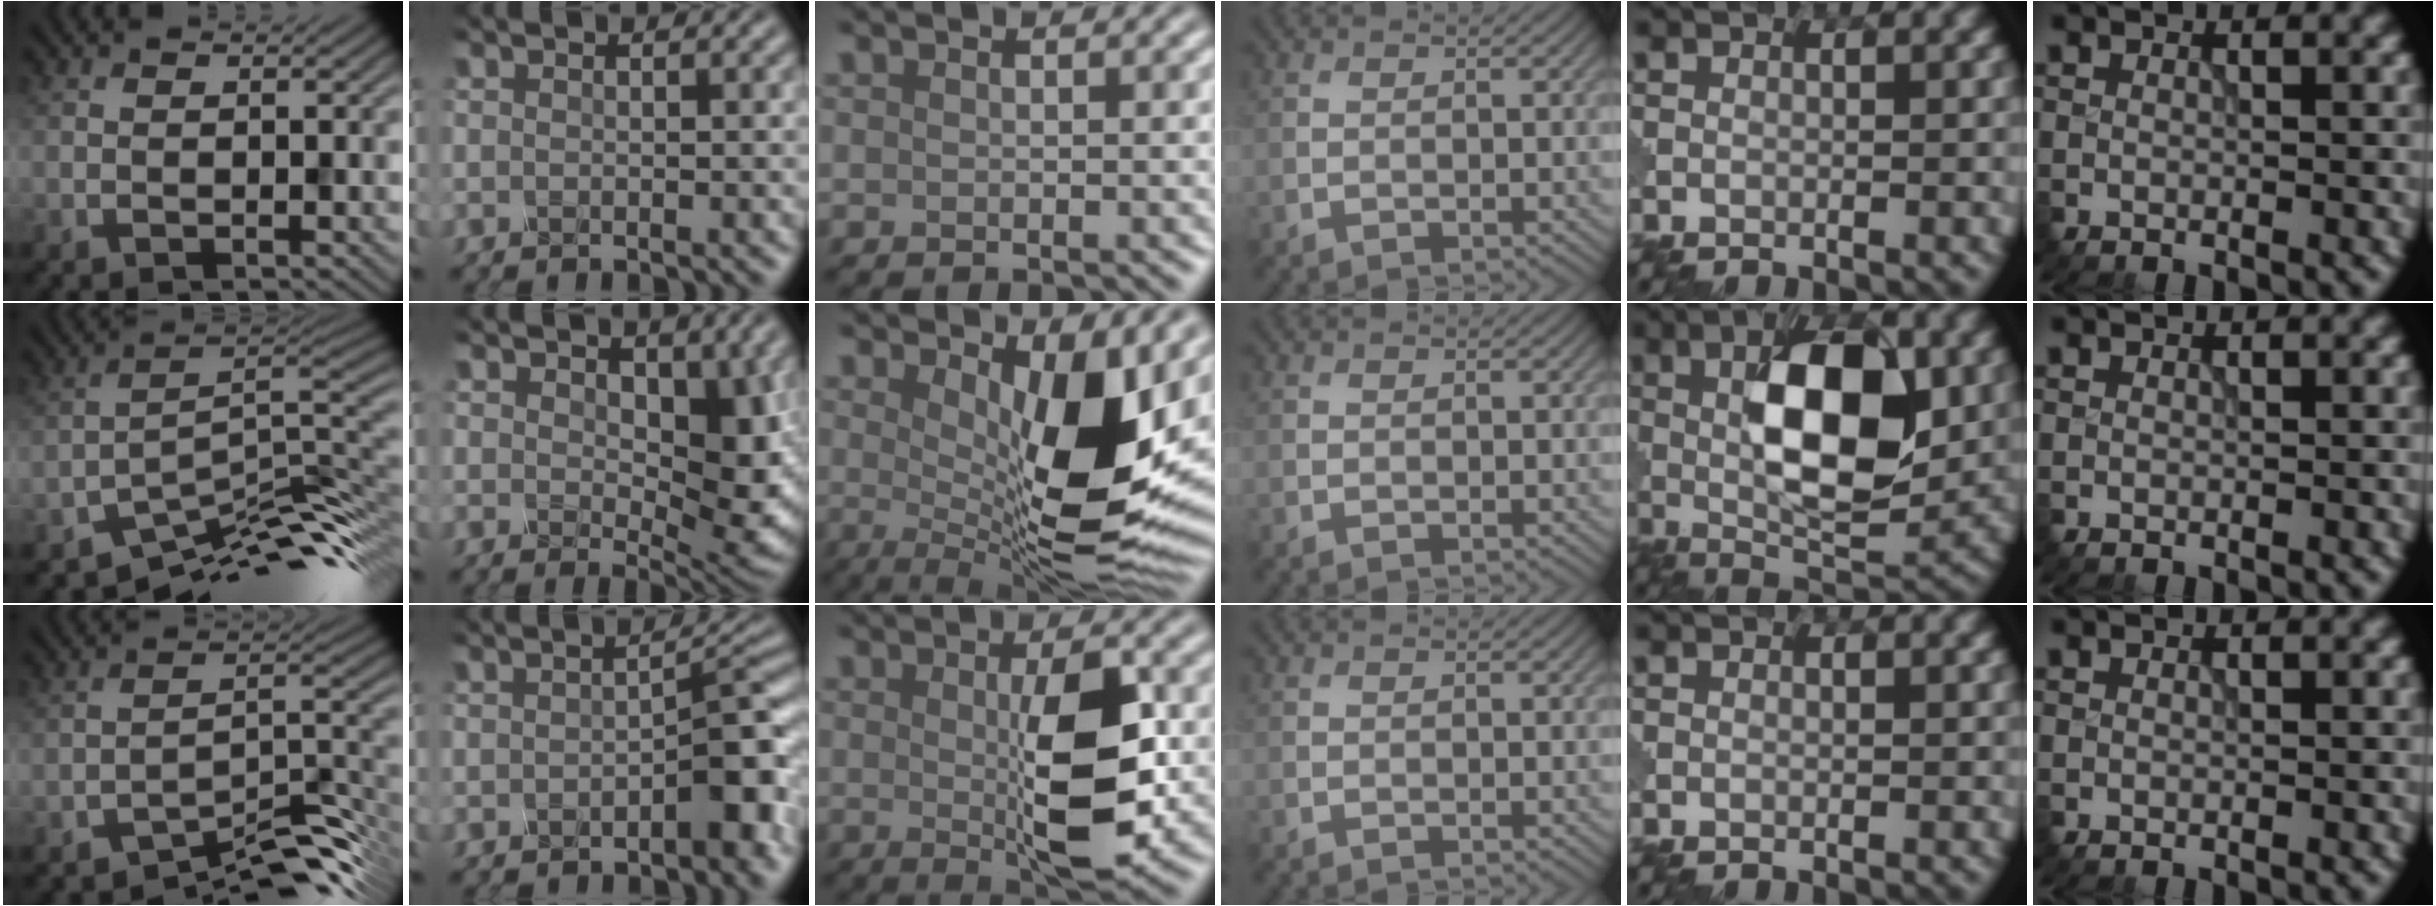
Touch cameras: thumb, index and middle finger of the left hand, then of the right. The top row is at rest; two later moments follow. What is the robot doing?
{"motion": "press", "object": "mechanical pencil"}